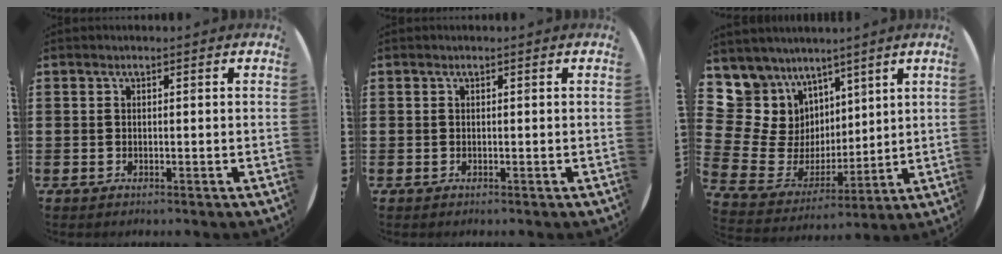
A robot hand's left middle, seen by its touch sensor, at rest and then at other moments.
{"total": 0.0}
{"total": 8.0, "force": [4.6, 6.6, 0.4], "torque": [-0.060, -0.047, 0.094]}